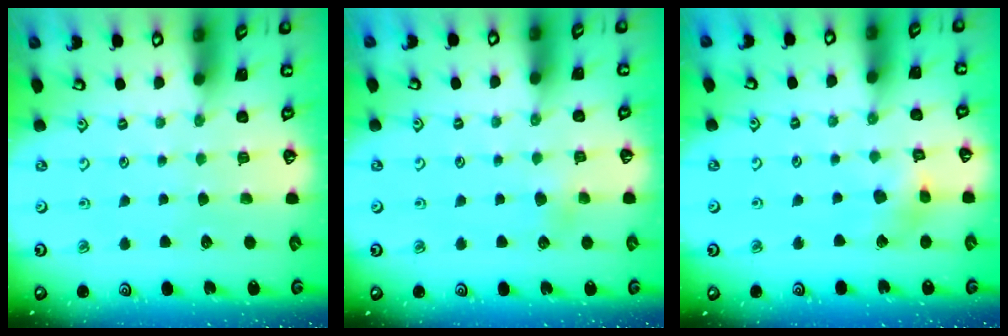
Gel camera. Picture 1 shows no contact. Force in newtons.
{"total": 2.6, "press": 2.6, "slide": 0.5}
{"total": 7.4, "press": 7.3, "slide": 0.7}